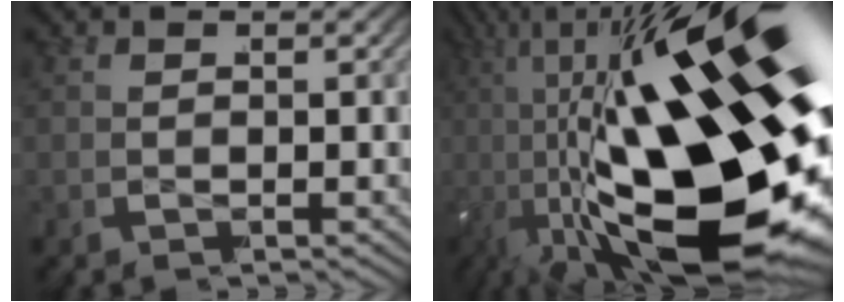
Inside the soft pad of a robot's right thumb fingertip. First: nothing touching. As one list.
[{"total": 27.3, "force": [-2.4, 13.1, 23.8], "torque": [-0.417, -0.046, 0.001]}]